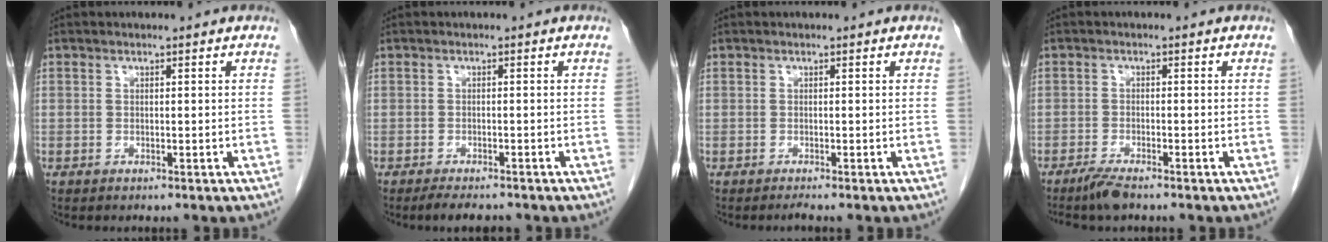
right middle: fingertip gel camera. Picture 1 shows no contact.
{"total": 3.8, "force": [-3.3, 0.8, 1.7], "torque": [-0.028, -0.009, -0.047]}
{"total": 0.8, "force": [-0.6, -0.4, 0.3], "torque": [-0.010, -0.003, -0.009]}
{"total": 3.2, "force": [-2.6, 0.3, 1.7], "torque": [-0.039, -0.007, -0.050]}